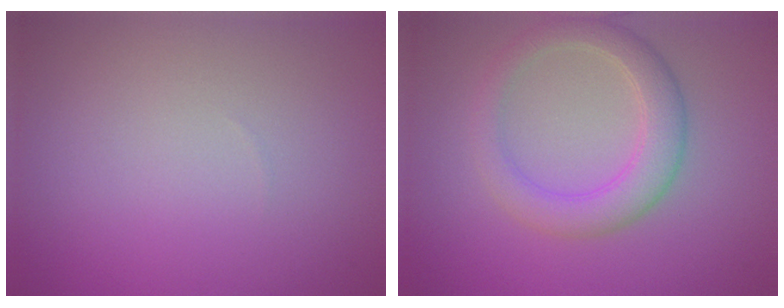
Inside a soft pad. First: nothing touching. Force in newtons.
{"total": 3.9, "press": 3.9, "slide": 0.0}